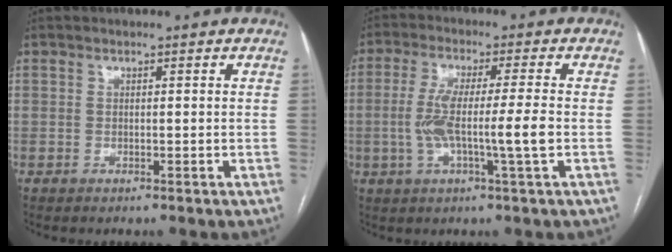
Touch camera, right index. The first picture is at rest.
{"total": 8.6, "force": [-1.2, -0.3, 8.6], "torque": [-0.165, 0.002, -0.022]}